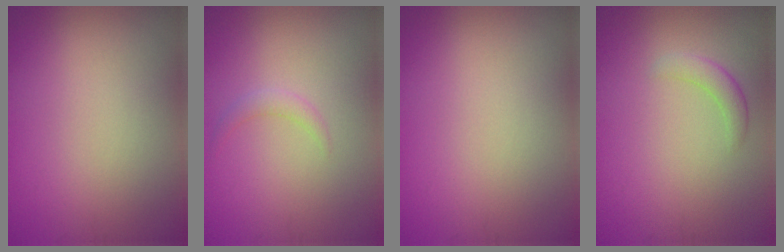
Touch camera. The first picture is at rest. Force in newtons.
{"total": 1.1, "press": 1.1, "slide": 0.0}
{"total": 0.0}
{"total": 1.6, "press": 1.6, "slide": 0.0}